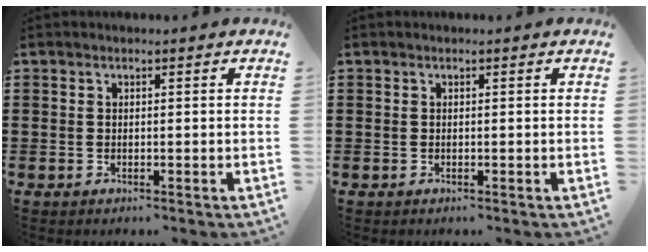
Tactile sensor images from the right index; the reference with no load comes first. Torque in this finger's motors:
{"motor_torque": [0.08, 0.39, 0.00, 0.00]}